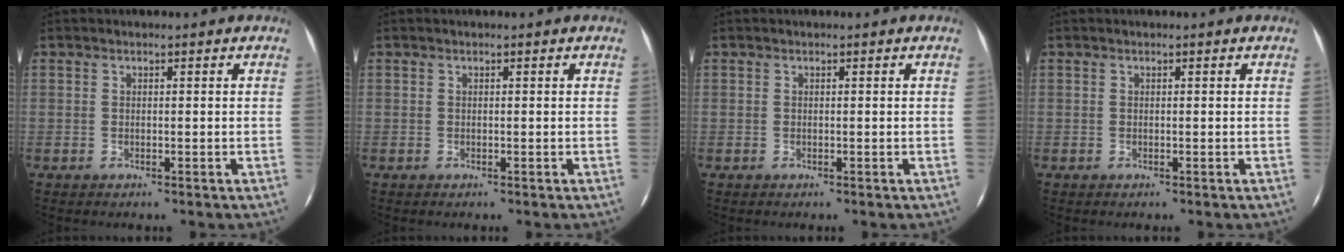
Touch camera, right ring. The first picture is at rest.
{"total": 0.0}
{"total": 0.0}
{"total": 0.0}